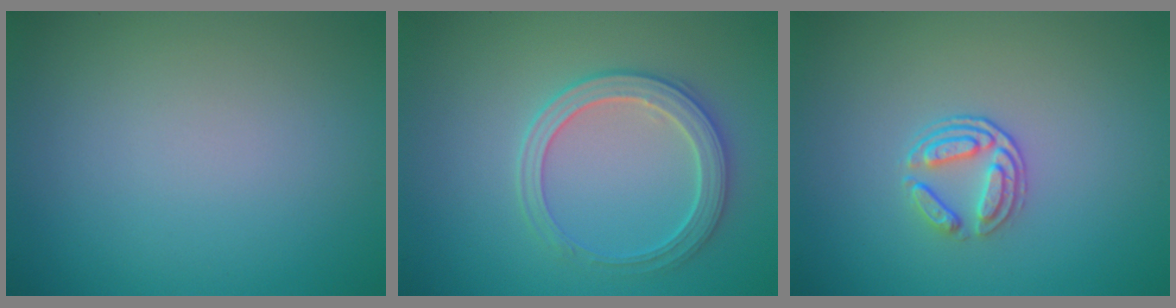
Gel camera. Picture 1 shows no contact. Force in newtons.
{"total": 3.4, "press": 3.2, "slide": 1.0}
{"total": 2.4, "press": 1.9, "slide": 1.5}